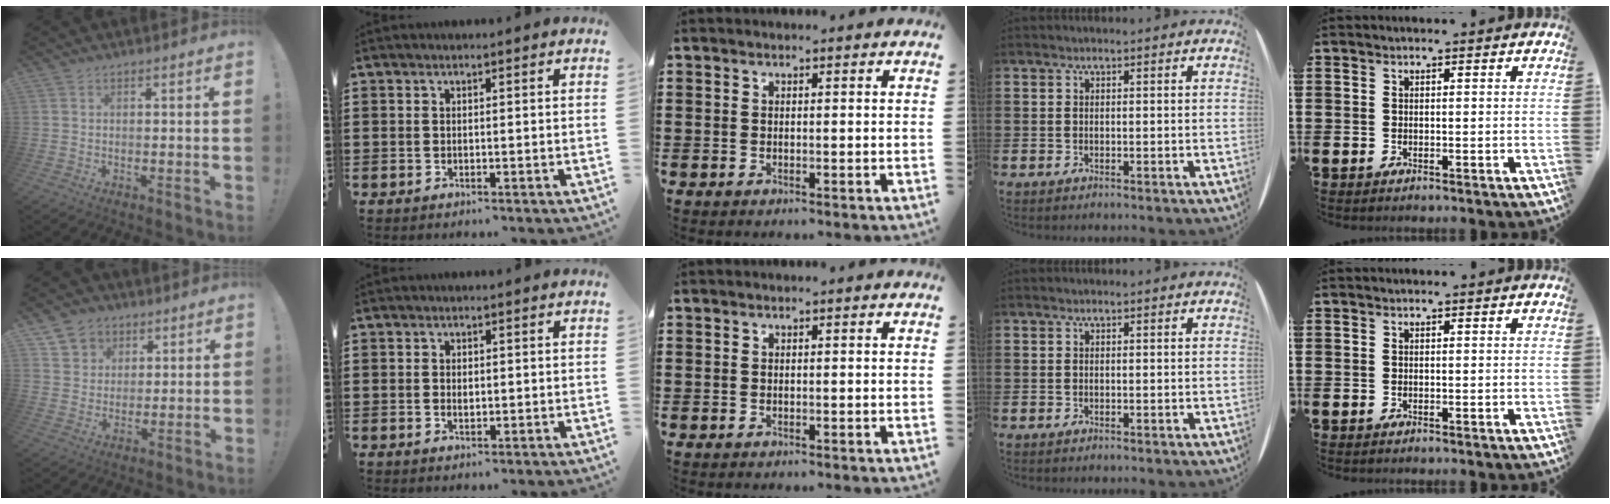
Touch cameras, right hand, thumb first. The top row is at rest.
{"thumb": {"total": 6.6, "force": [2.7, 6.0, 0.8], "torque": [-0.011, -0.023, 0.055]}, "index": {"total": 1.3, "force": [0.0, 0.7, 1.1], "torque": [-0.021, 0.004, -0.001]}}